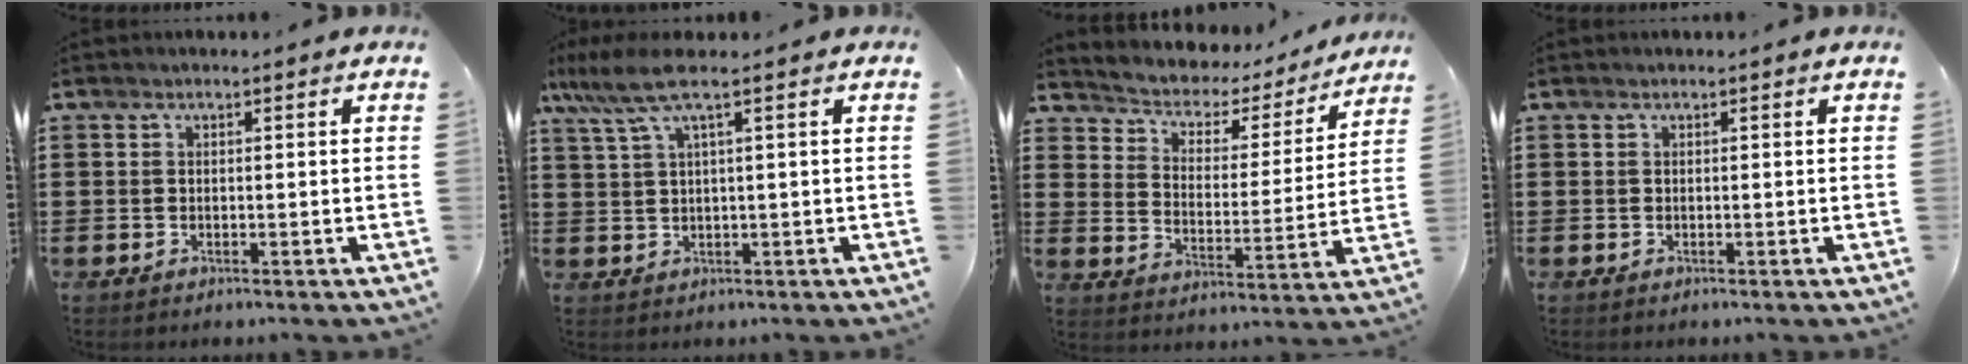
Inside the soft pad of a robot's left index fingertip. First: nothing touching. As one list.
[{"total": 5.8, "force": [2.3, 0.8, 5.3], "torque": [-0.123, -0.006, 0.034]}, {"total": 3.5, "force": [2.9, 1.7, 0.7], "torque": [-0.038, -0.026, 0.040]}, {"total": 0.0}]